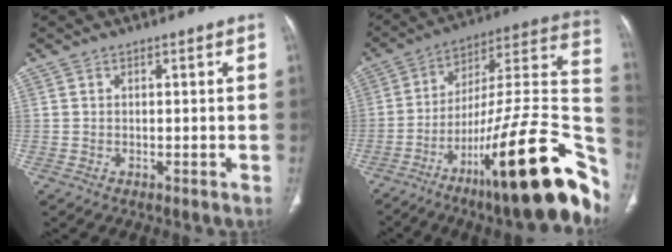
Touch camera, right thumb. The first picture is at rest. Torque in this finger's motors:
{"motor_torque": [0.11, 0.59, 1.79, -0.98, 0.18]}